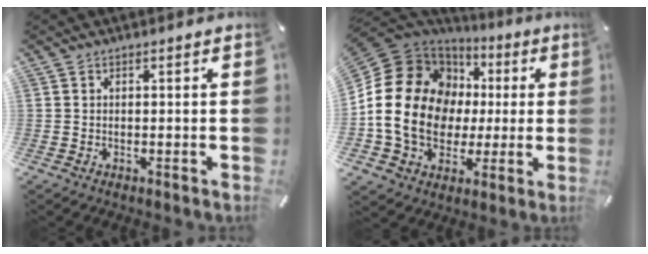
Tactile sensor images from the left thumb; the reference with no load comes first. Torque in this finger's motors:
{"motor_torque": [1.21, 2.73, 2.77, 0.00, 0.49]}